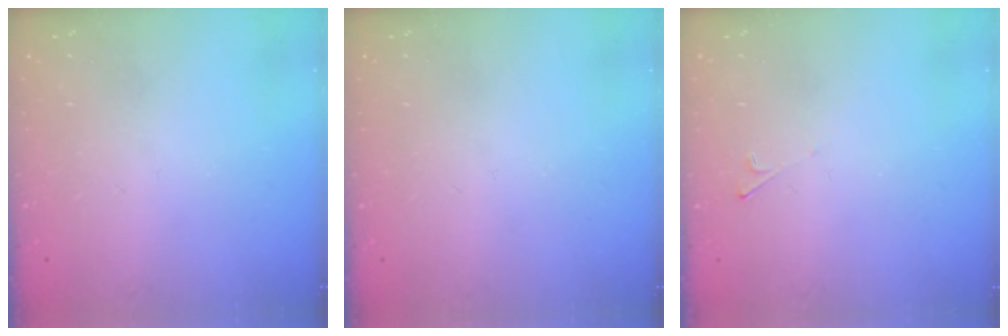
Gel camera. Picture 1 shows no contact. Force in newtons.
{"total": 0.0}
{"total": 2.0, "press": 1.9, "slide": 0.4}